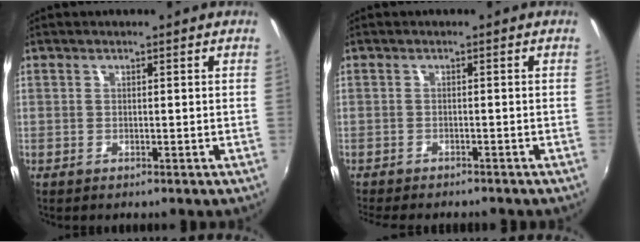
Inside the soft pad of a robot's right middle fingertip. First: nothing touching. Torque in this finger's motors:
{"motor_torque": [1.05, -1.09, 0.12, 0.05]}